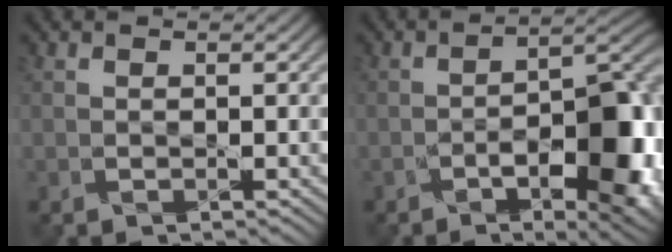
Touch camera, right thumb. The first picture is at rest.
{"total": 13.8, "force": [-5.5, 5.2, 11.5], "torque": [-0.151, -0.002, -0.080]}